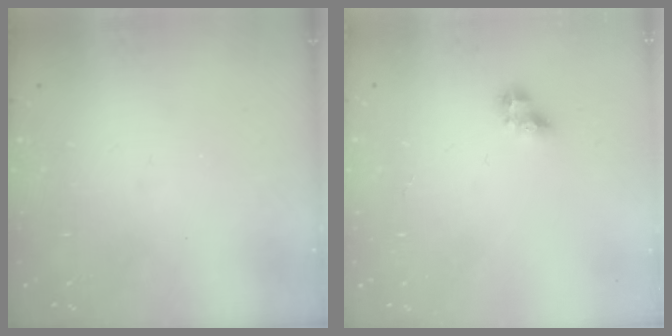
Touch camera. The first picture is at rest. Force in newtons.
{"total": 5.1, "press": 5.0, "slide": 0.4}